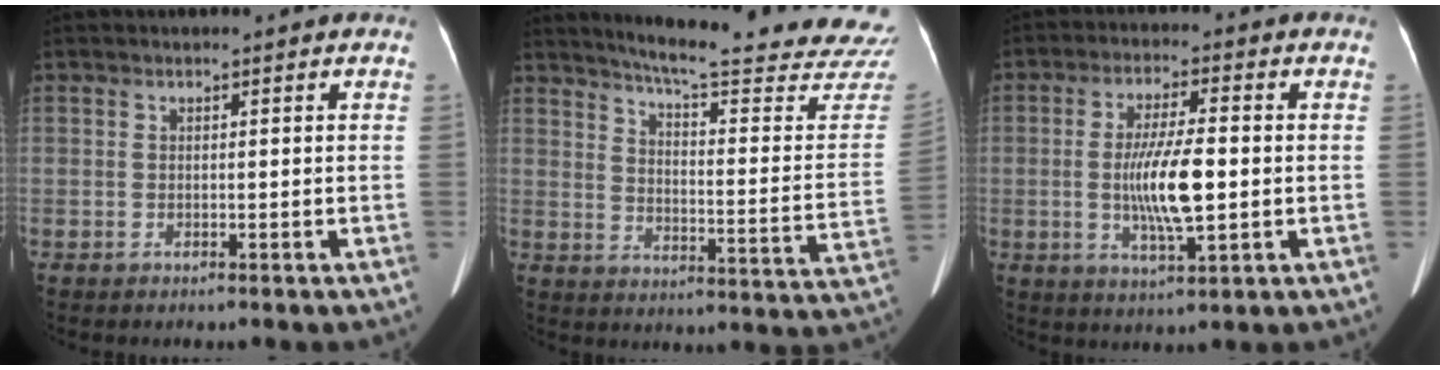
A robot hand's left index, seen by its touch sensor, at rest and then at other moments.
{"total": 24.9, "force": [23.4, 0.3, 8.4], "torque": [-0.114, -0.129, 0.276]}
{"total": 9.3, "force": [-0.8, 1.5, 9.1], "torque": [-0.174, -0.006, -0.014]}